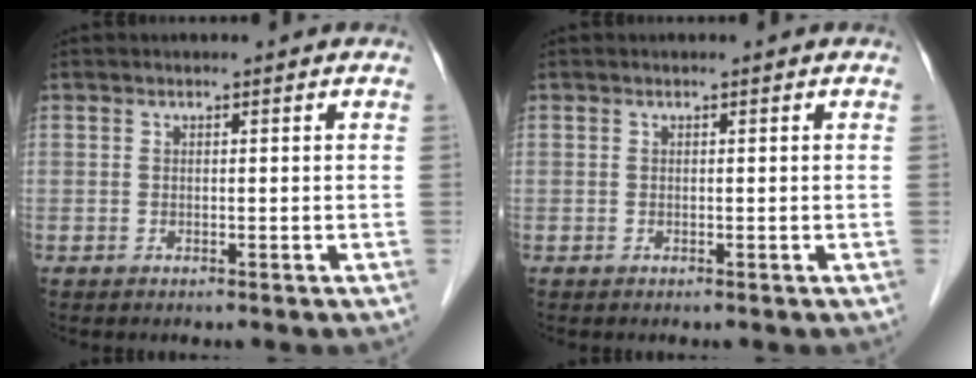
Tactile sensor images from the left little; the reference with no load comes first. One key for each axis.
{"total": 0.0}